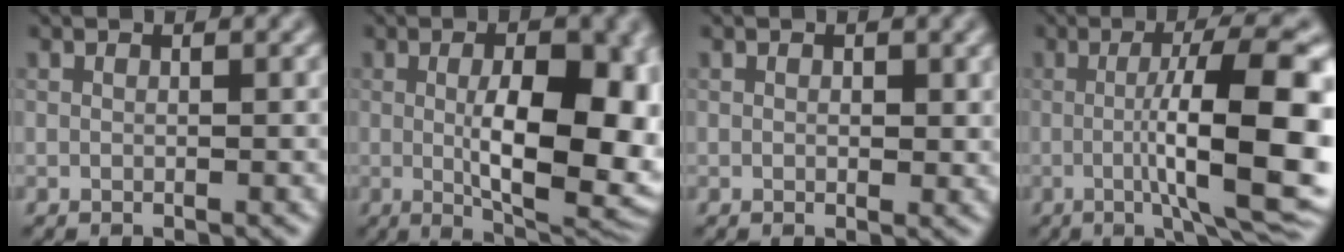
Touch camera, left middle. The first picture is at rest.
{"total": 10.8, "force": [-0.4, 4.2, 9.9], "torque": [-0.138, -0.011, 0.003]}
{"total": 0.9, "force": [0.3, 0.6, 0.6], "torque": [-0.007, -0.003, 0.003]}
{"total": 11.6, "force": [-0.7, 2.7, 11.3], "torque": [-0.145, -0.003, -0.012]}